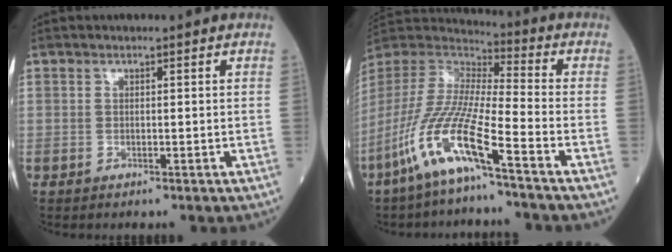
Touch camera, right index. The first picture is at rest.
{"total": 14.1, "force": [-8.0, 0.4, 11.6], "torque": [-0.259, -0.027, -0.165]}